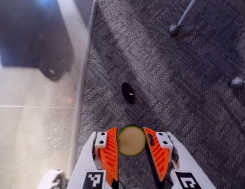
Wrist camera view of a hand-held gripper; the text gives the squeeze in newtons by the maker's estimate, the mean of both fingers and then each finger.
{"total": 12.3, "left": 12.6, "right": 12.0}